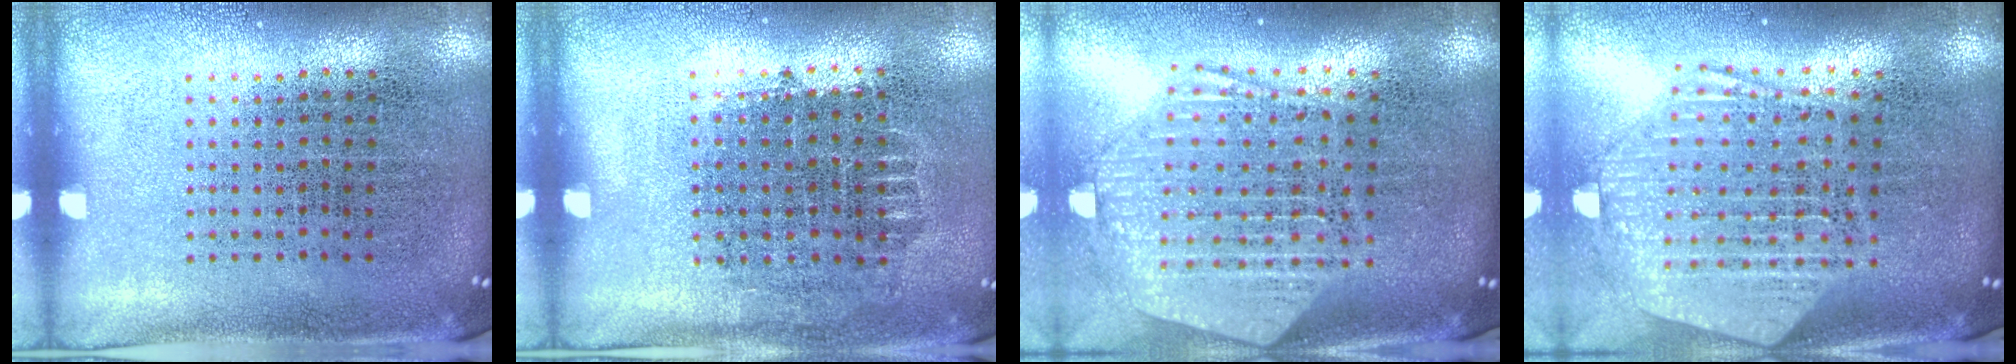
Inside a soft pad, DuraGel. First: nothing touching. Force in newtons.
{"total": 0.7, "press": 0.7, "slide": 0.2}
{"total": 2.6, "press": 2.2, "slide": 1.5}
{"total": 2.6, "press": 2.2, "slide": 1.5}